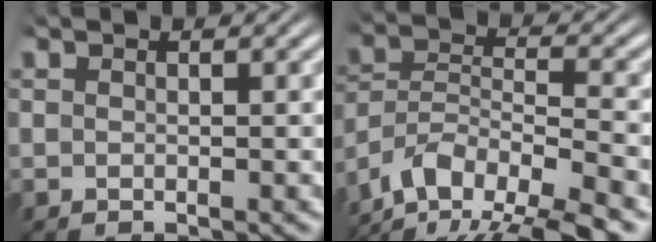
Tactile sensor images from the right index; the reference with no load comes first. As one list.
[{"total": 8.1, "force": [-4.4, 4.9, 4.7], "torque": [-0.109, -0.040, -0.057]}]